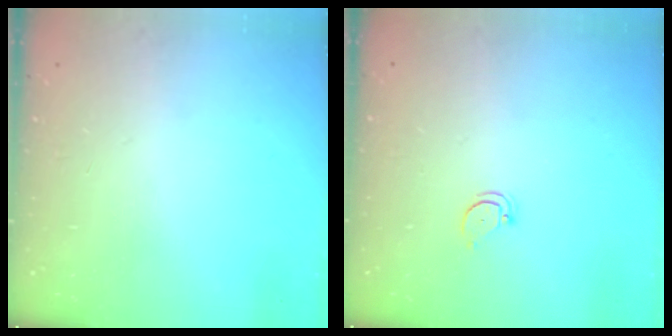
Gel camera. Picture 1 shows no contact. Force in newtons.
{"total": 2.6, "press": 2.6, "slide": 0.1}